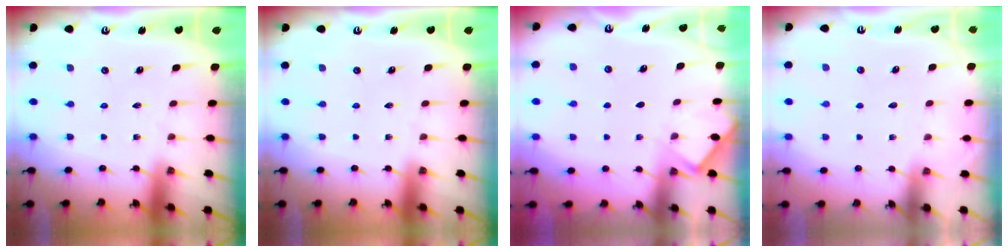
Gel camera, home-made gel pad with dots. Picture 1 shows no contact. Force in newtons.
{"total": 0.0}
{"total": 4.4, "press": 4.3, "slide": 0.5}
{"total": 1.0, "press": 1.0, "slide": 0.0}